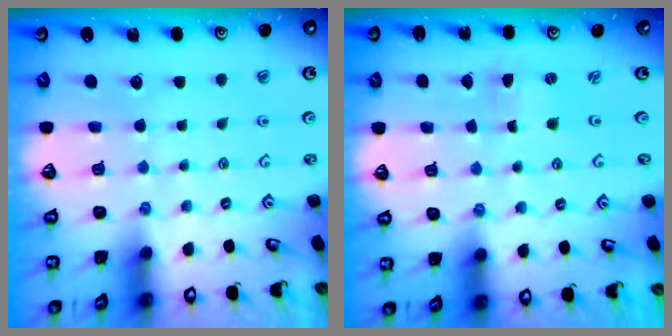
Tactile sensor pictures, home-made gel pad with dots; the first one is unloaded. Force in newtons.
{"total": 0.0}